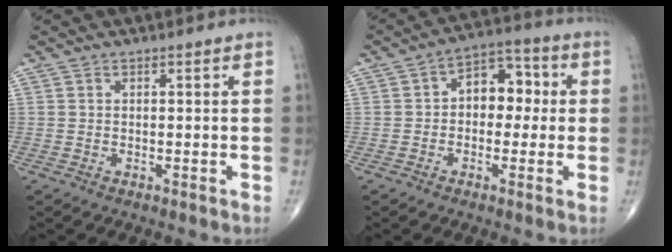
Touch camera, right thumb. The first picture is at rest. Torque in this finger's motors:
{"motor_torque": [-0.06, 0.30, 0.36, 0.26, 0.01]}